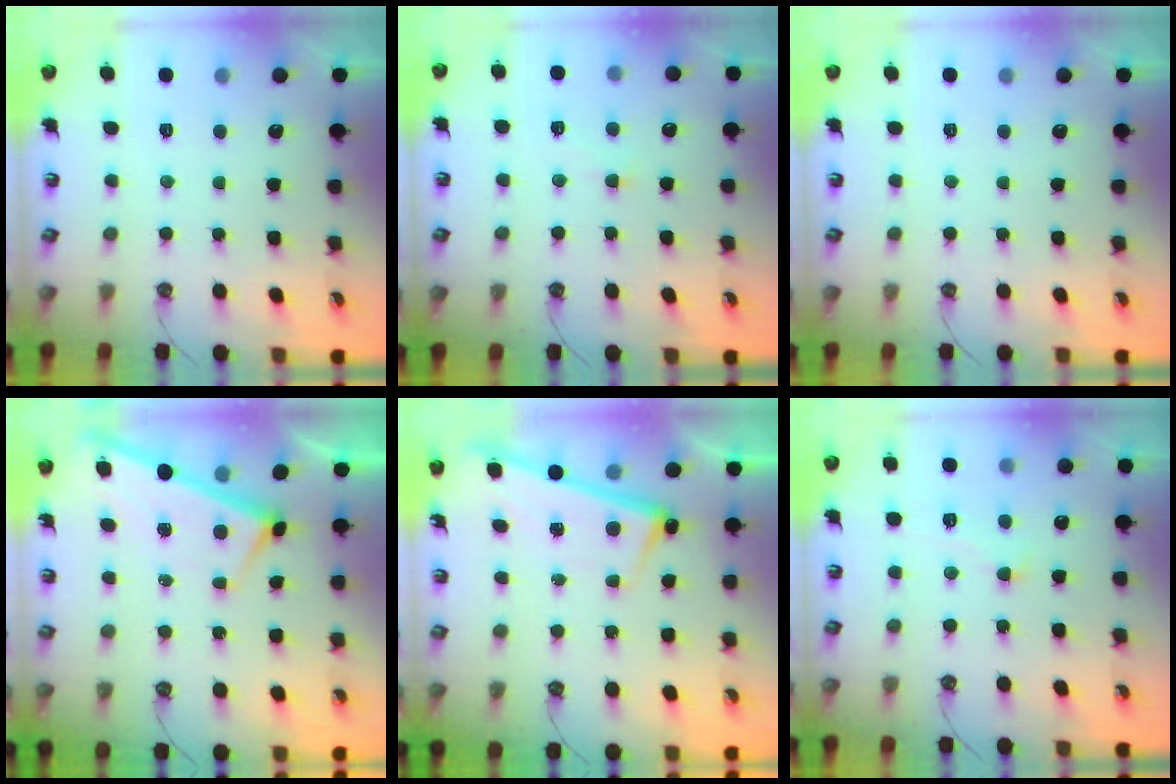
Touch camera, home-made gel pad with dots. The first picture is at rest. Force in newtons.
{"total": 1.1, "press": 0.7, "slide": 0.8}
{"total": 0.0}
{"total": 2.7, "press": 2.7, "slide": 0.3}
{"total": 2.9, "press": 2.8, "slide": 0.7}
{"total": 1.7, "press": 1.4, "slide": 0.8}